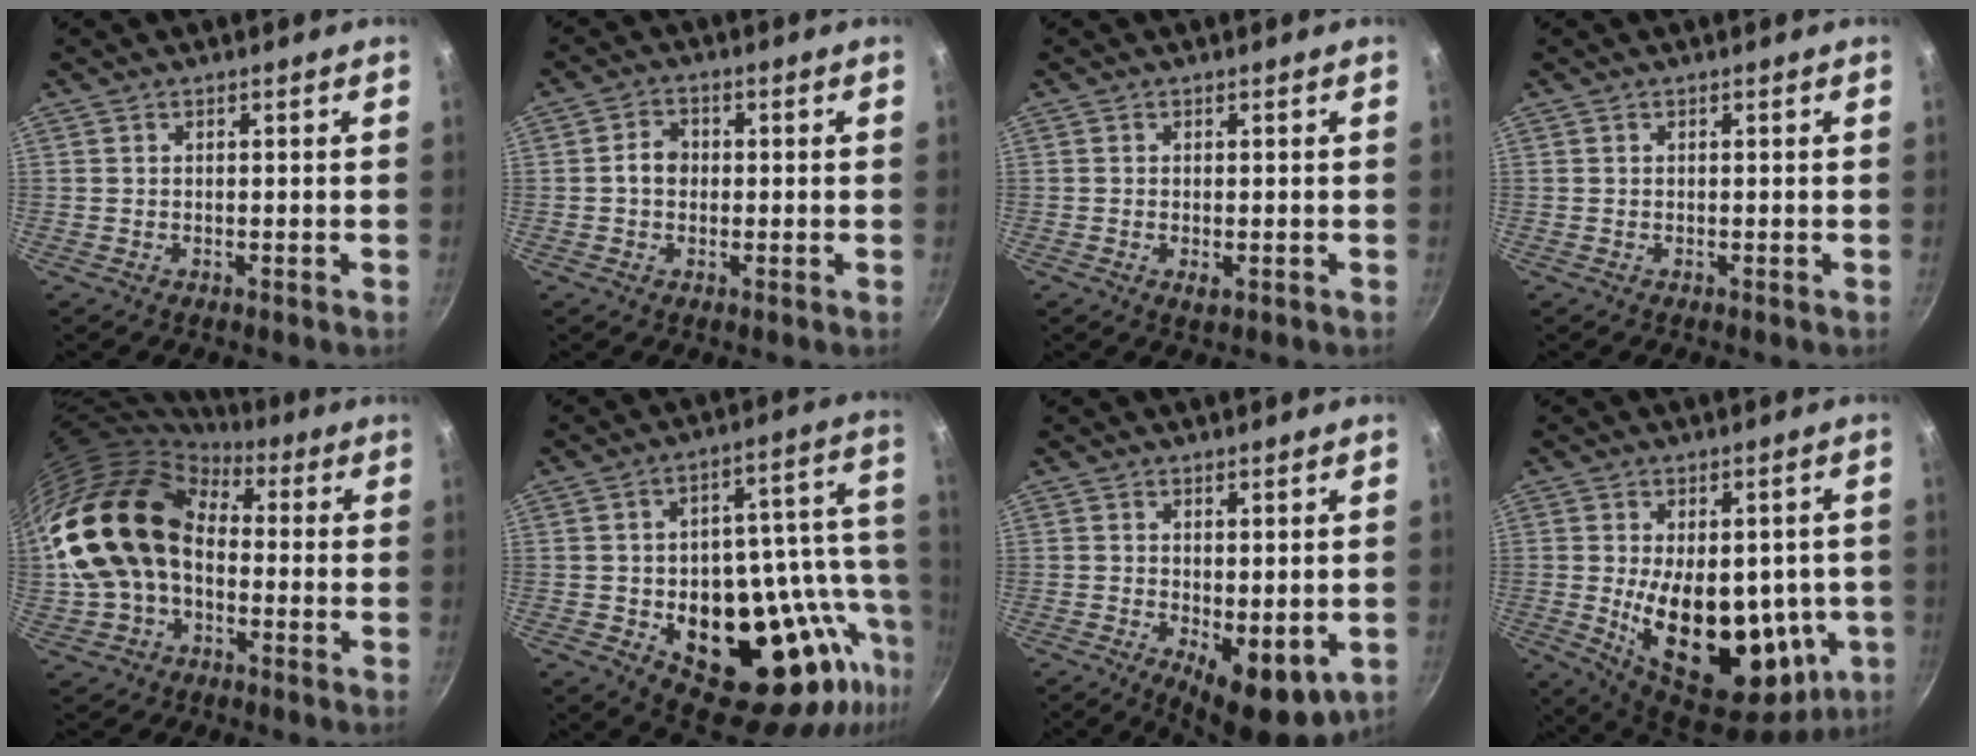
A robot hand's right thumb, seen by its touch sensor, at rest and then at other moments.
{"total": 3.9, "force": [-0.1, 3.1, 2.2], "torque": [-0.023, 0.013, -0.007]}
{"total": 1.7, "force": [-0.5, 0.8, 1.4], "torque": [-0.025, -0.004, -0.007]}
{"total": 0.0}
{"total": 19.8, "force": [0.0, 14.3, 13.7], "torque": [-0.247, 0.050, -0.007]}
{"total": 26.4, "force": [-5.8, 14.3, 21.4], "torque": [-0.245, 0.010, -0.068]}
{"total": 8.7, "force": [-1.2, 3.8, 7.7], "torque": [-0.091, -0.011, -0.004]}
{"total": 22.5, "force": [-2.4, 12.1, 18.8], "torque": [-0.253, -0.023, -0.012]}